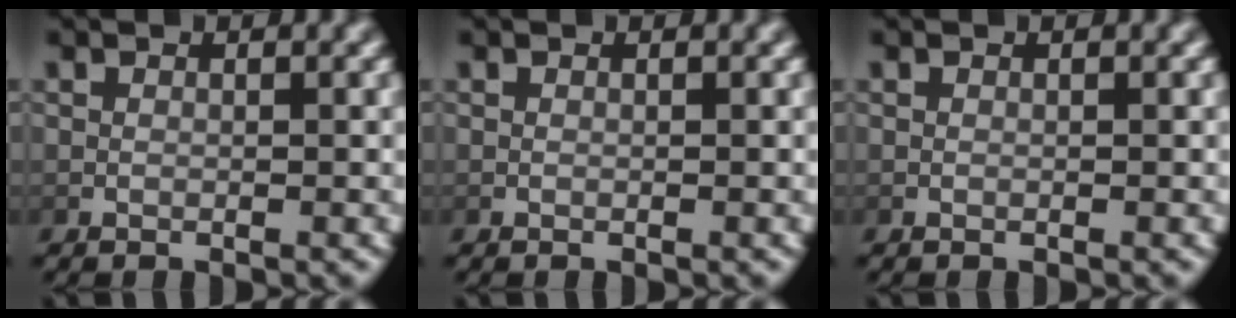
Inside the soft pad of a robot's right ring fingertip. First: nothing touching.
{"total": 0.0}
{"total": 0.0}